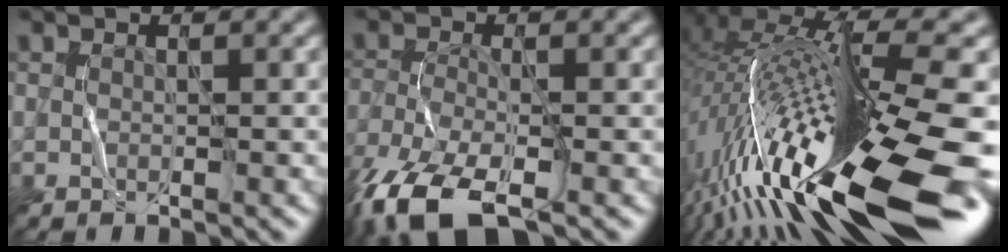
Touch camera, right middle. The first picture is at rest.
{"total": 7.7, "force": [-5.7, 2.2, 4.6], "torque": [-0.115, -0.019, -0.108]}
{"total": 18.3, "force": [-5.6, 4.8, 16.7], "torque": [-0.309, 0.005, -0.096]}